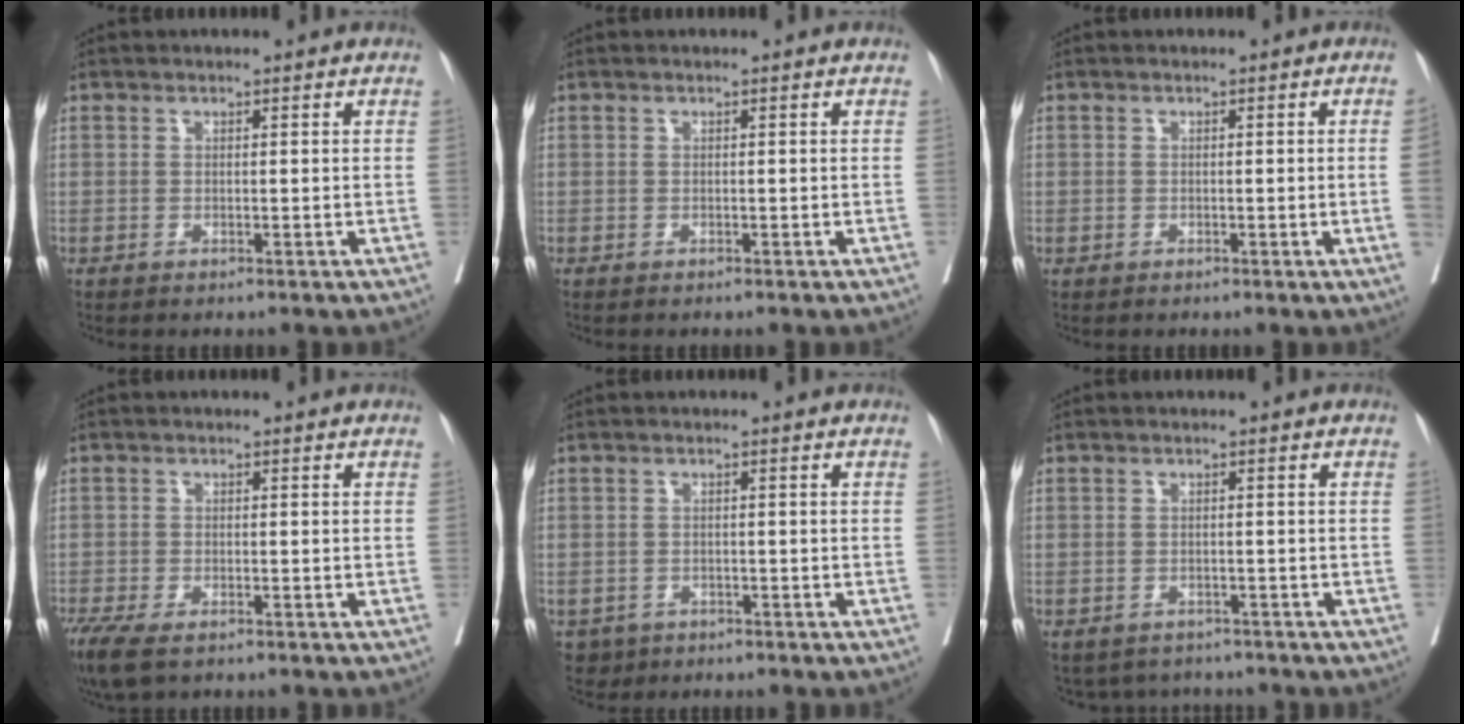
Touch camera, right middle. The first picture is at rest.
{"total": 0.5, "force": [-0.5, 0.1, 0.2], "torque": [0.004, 0.000, -0.009]}
{"total": 1.2, "force": [-0.3, -0.1, 1.2], "torque": [-0.015, 0.002, -0.003]}
{"total": 8.0, "force": [-5.6, 2.9, 4.9], "torque": [-0.100, -0.021, -0.095]}
{"total": 3.8, "force": [-2.4, 2.9, 0.4], "torque": [-0.002, 0.004, -0.038]}
{"total": 7.1, "force": [-6.3, 3.0, 1.2], "torque": [-0.016, 0.007, -0.077]}